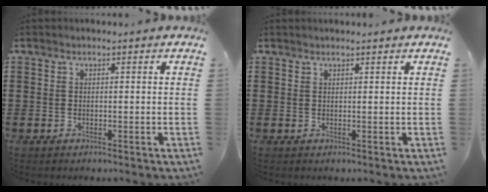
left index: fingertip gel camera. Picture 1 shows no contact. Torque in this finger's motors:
{"motor_torque": [-0.04, 1.37, -0.45, -0.03]}